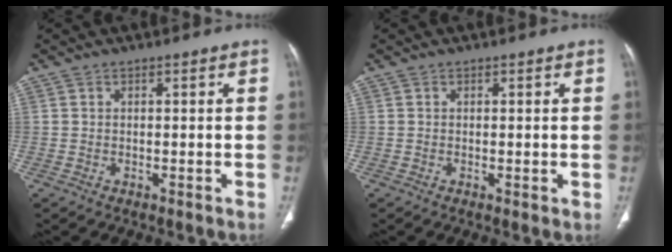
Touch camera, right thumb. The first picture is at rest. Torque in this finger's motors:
{"motor_torque": [-0.29, 0.06, -0.15, -0.02, 0.02]}